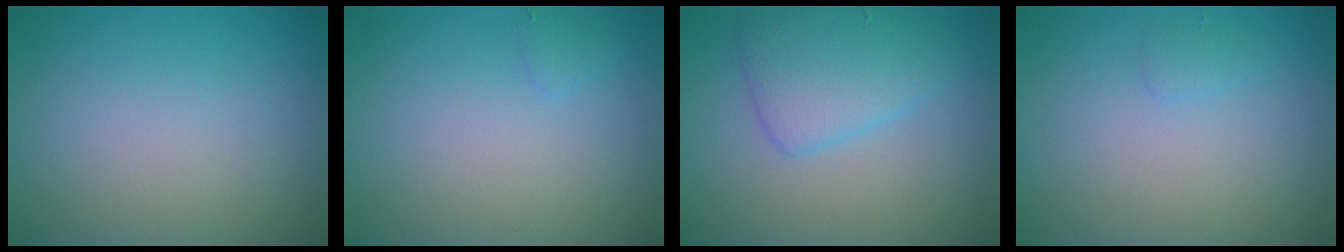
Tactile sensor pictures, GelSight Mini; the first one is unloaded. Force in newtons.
{"total": 0.6, "press": 0.6, "slide": 0.0}
{"total": 4.0, "press": 4.0, "slide": 0.3}
{"total": 0.8, "press": 0.8, "slide": 0.0}